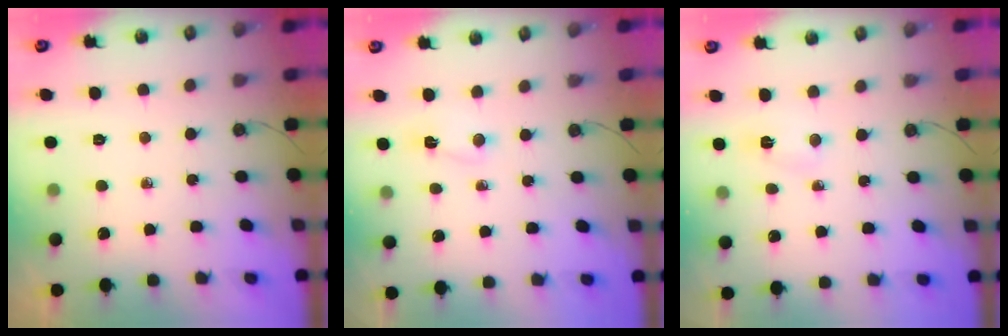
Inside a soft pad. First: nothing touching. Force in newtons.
{"total": 2.4, "press": 2.4, "slide": 0.5}
{"total": 2.4, "press": 2.4, "slide": 0.3}